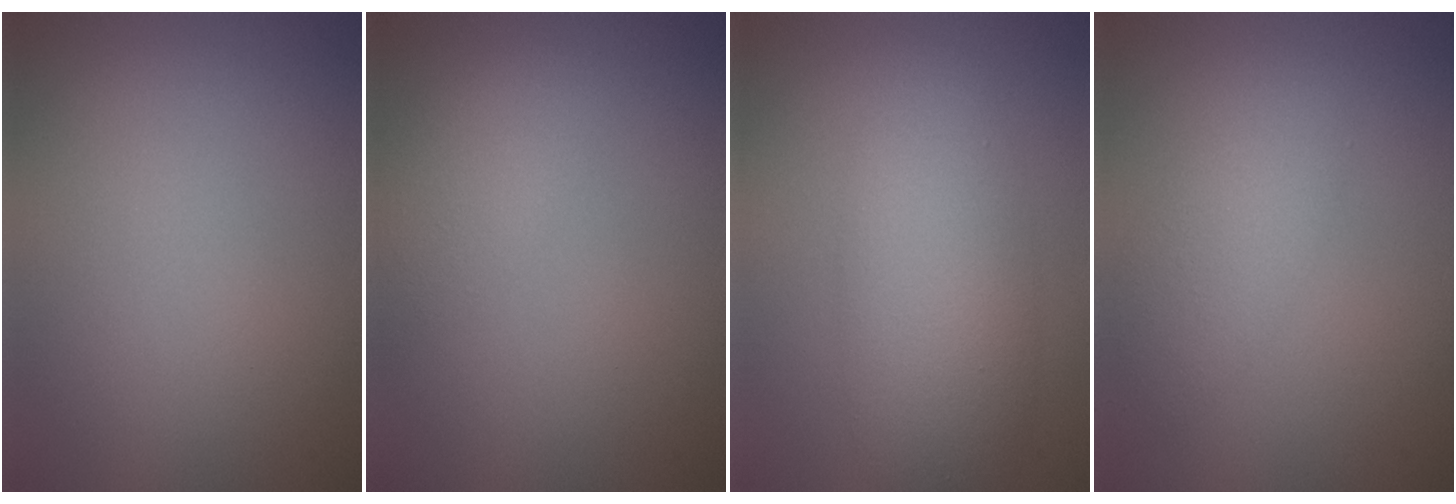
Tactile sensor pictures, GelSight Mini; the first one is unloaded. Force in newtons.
{"total": 2.7, "press": 2.7, "slide": 0.2}
{"total": 6.2, "press": 6.2, "slide": 0.0}
{"total": 3.4, "press": 3.4, "slide": 0.1}